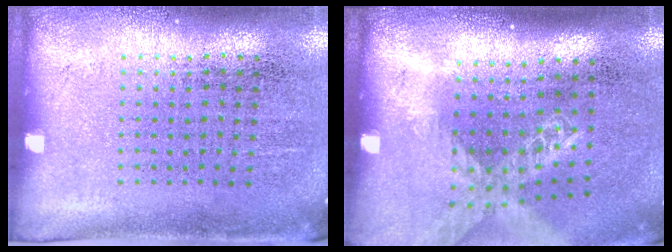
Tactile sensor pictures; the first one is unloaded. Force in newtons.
{"total": 1.6, "press": 1.4, "slide": 0.8}